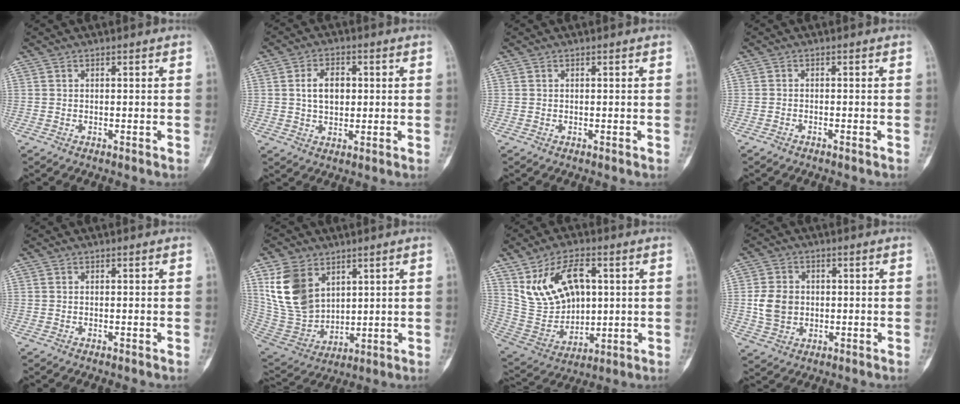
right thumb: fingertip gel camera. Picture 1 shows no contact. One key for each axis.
{"total": 6.5, "fx": 1.0, "fy": 4.3, "fz": 4.7, "tx": -0.062, "ty": 0.004, "tz": 0.017}
{"total": 0.0}
{"total": 0.9, "fx": -0.8, "fy": 0.1, "fz": 0.4, "tx": -0.014, "ty": 0.007, "tz": -0.015}
{"total": 0.0}
{"total": 14.7, "fx": 6.4, "fy": 10.1, "fz": 8.5, "tx": -0.142, "ty": -0.029, "tz": 0.150}
{"total": 15.6, "fx": 5.0, "fy": 9.9, "fz": 11.0, "tx": -0.174, "ty": -0.008, "tz": 0.113}
{"total": 7.0, "fx": 0.0, "fy": 5.7, "fz": 4.0, "tx": -0.059, "ty": 0.002, "tz": 0.002}